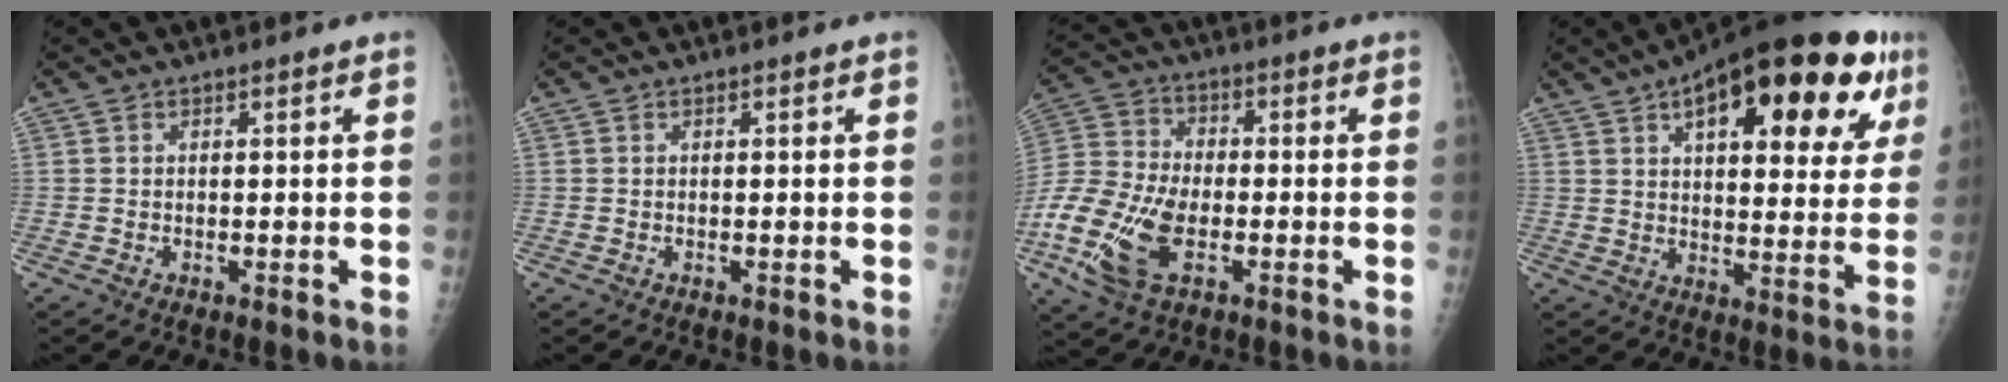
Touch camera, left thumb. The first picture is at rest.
{"total": 0.0}
{"total": 15.8, "force": [-5.3, 8.8, 11.9], "torque": [-0.265, 0.005, -0.104]}
{"total": 28.6, "force": [13.4, 11.4, 22.6], "torque": [-0.300, 0.004, 0.188]}